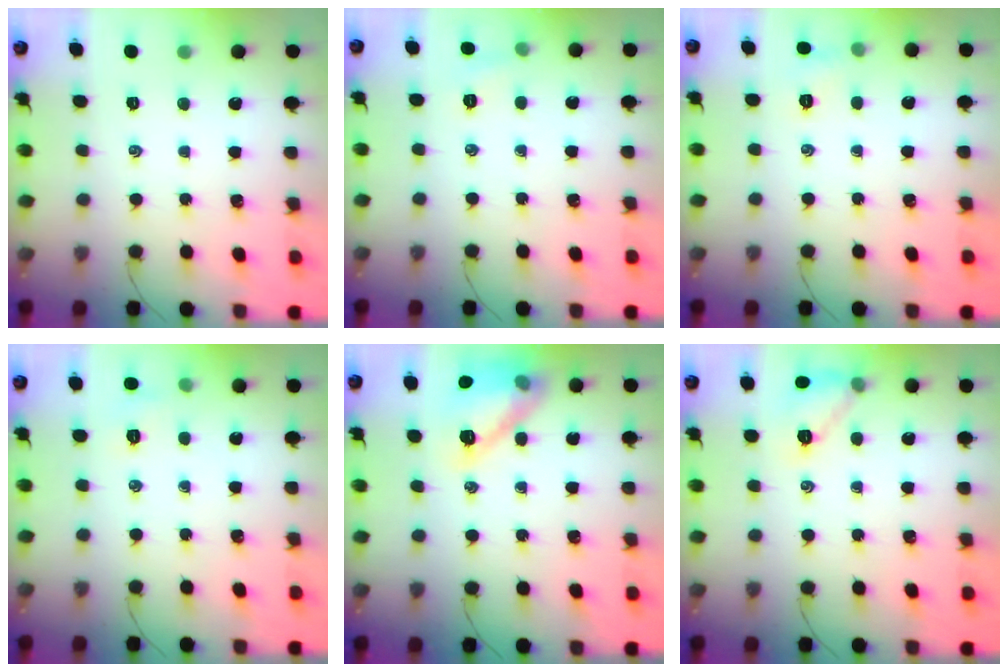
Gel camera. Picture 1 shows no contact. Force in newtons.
{"total": 4.5, "press": 4.3, "slide": 1.3}
{"total": 4.6, "press": 4.4, "slide": 1.1}
{"total": 5.2, "press": 5.0, "slide": 1.3}
{"total": 15.3, "press": 15.2, "slide": 1.7}
{"total": 10.4, "press": 10.4, "slide": 0.6}